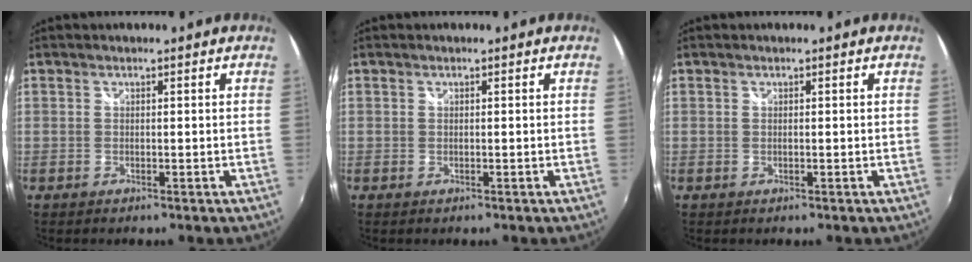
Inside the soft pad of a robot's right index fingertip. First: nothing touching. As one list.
[{"total": 0.0}, {"total": 0.0}]